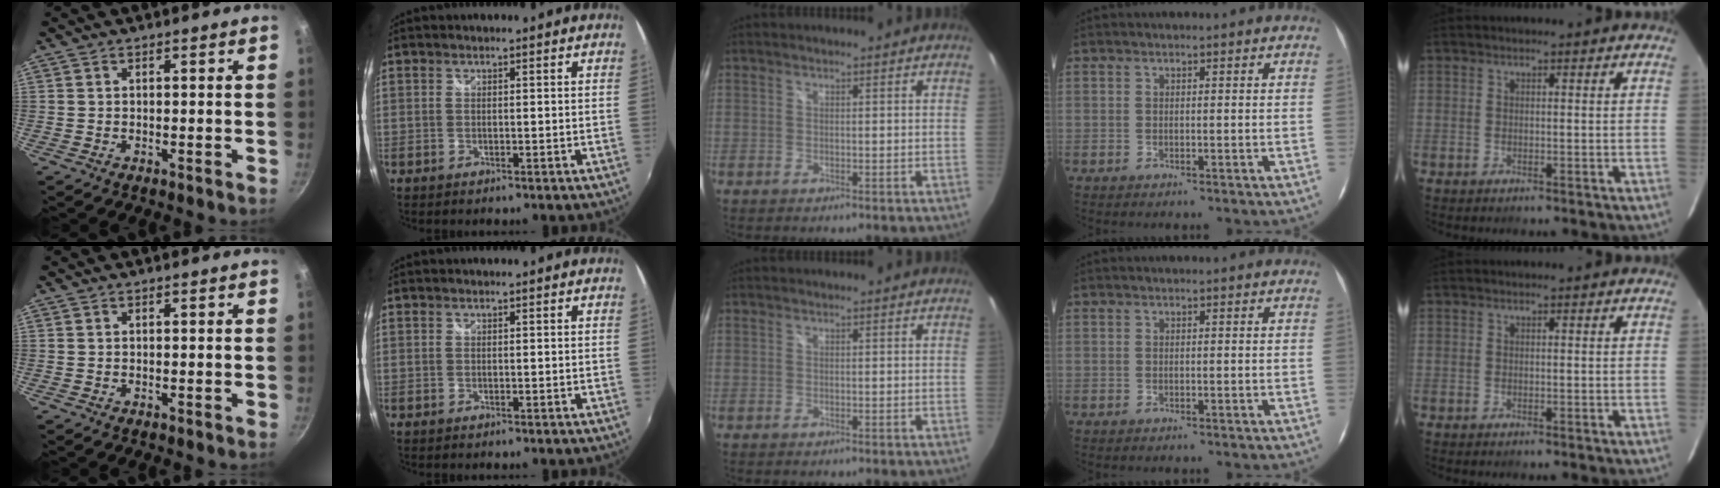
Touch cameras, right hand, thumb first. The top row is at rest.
{}